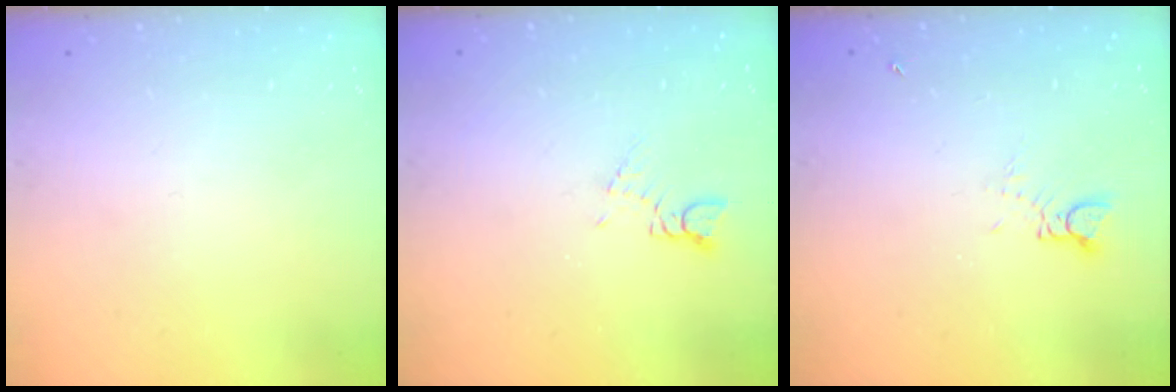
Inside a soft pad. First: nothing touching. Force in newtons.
{"total": 1.4, "press": 1.4, "slide": 0.2}
{"total": 2.7, "press": 2.7, "slide": 0.2}